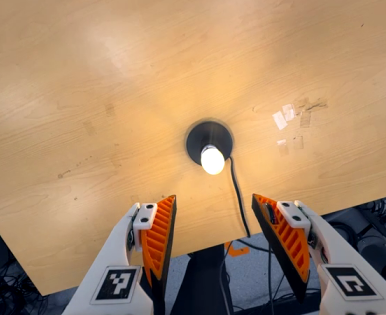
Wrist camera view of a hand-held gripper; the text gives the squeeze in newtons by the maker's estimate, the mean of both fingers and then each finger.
{"total": 0.0}